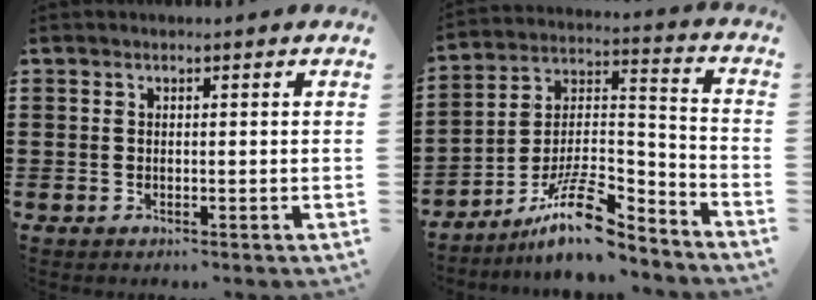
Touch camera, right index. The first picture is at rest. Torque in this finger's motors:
{"motor_torque": [-0.11, -0.31, -0.48, -0.21]}